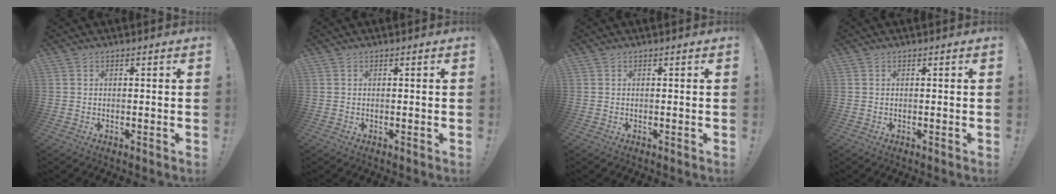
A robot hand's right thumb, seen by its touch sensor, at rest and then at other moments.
{"total": 0.0}
{"total": 0.0}
{"total": 0.0}